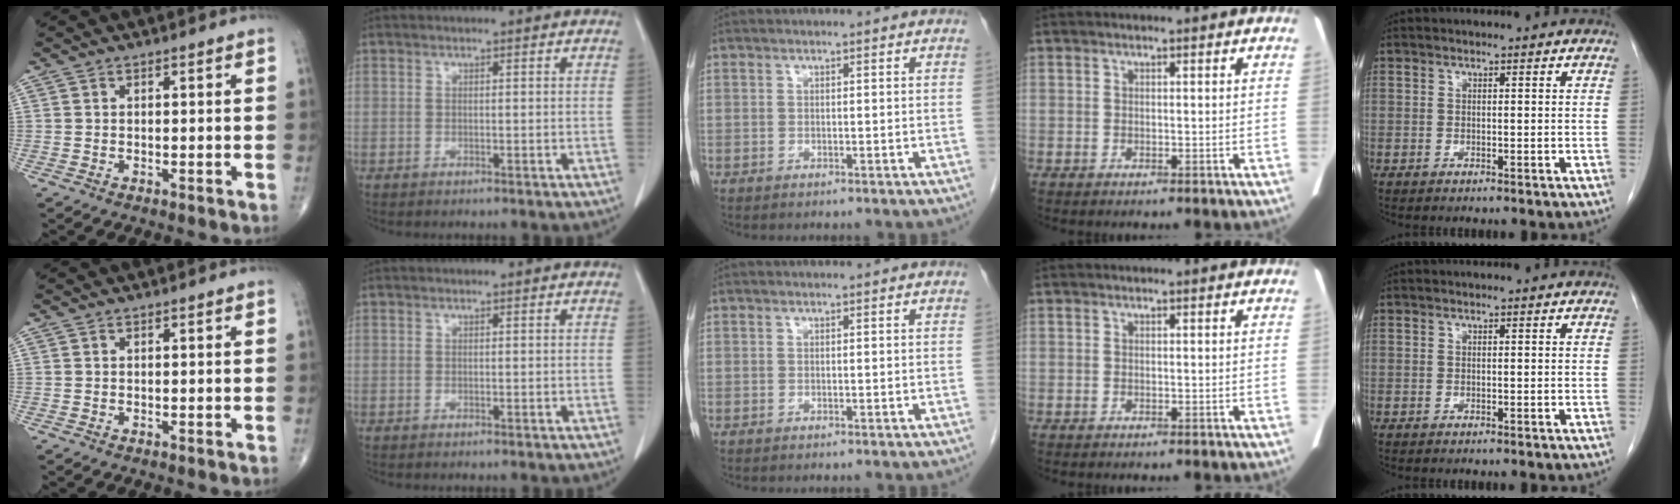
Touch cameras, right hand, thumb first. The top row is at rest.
{}